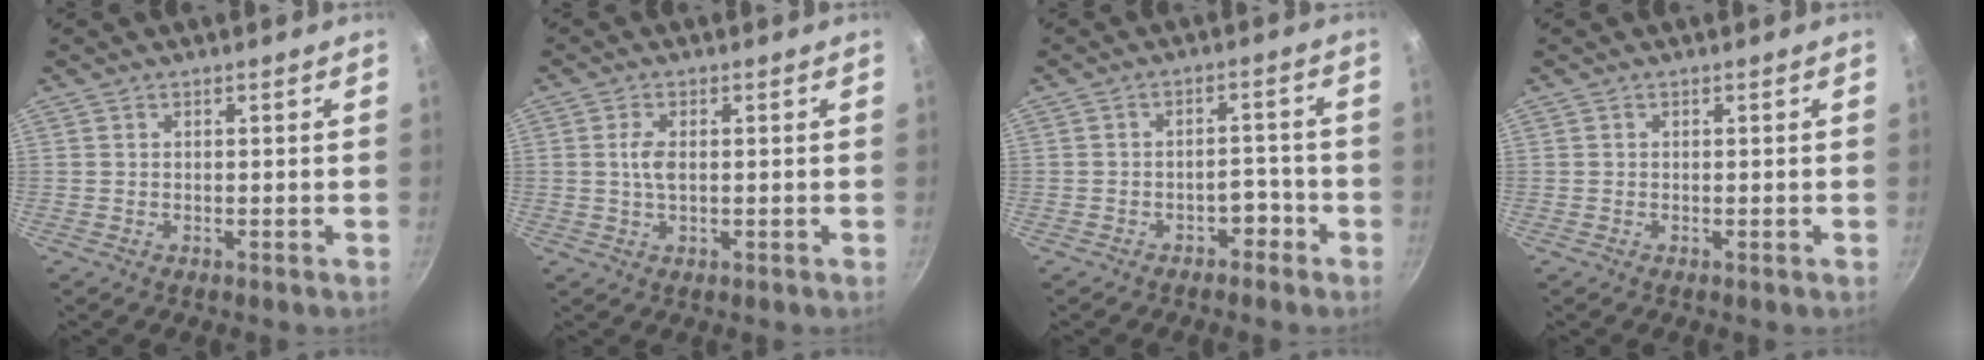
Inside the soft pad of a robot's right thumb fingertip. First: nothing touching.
{"total": 3.2, "force": [0.3, 1.5, 2.8], "torque": [-0.060, 0.001, 0.005]}
{"total": 4.2, "force": [-2.5, 2.8, 2.0], "torque": [-0.009, 0.029, -0.038]}
{"total": 0.0}